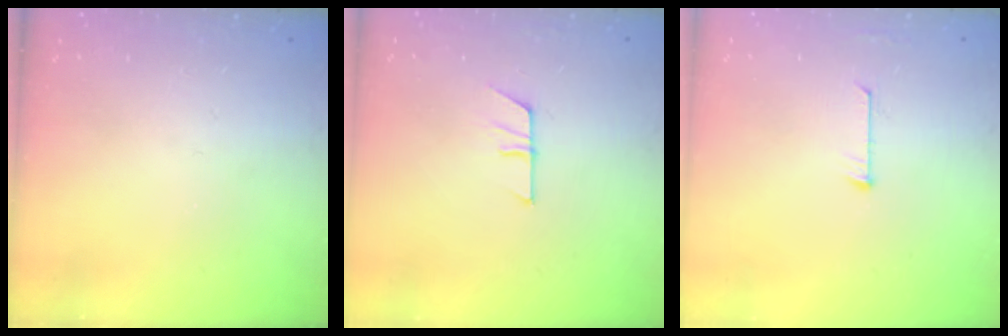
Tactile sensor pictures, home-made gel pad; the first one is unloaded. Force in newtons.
{"total": 7.8, "press": 7.8, "slide": 0.4}
{"total": 5.9, "press": 5.9, "slide": 0.4}